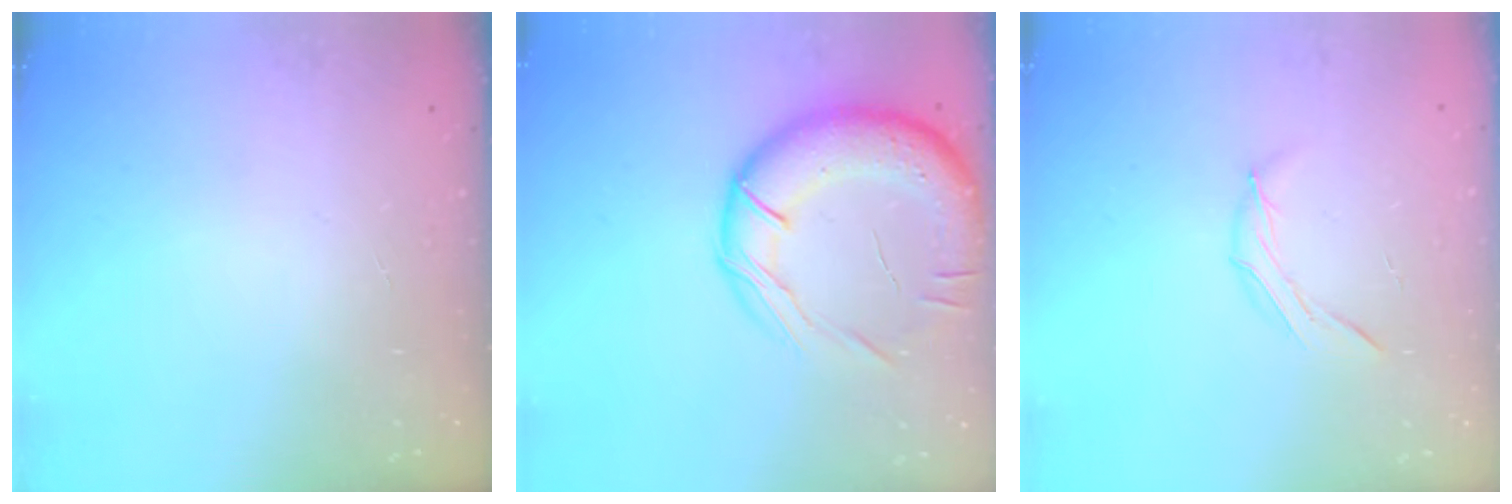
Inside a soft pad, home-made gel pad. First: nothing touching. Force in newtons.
{"total": 19.3, "press": 19.1, "slide": 2.8}
{"total": 6.3, "press": 6.2, "slide": 1.0}